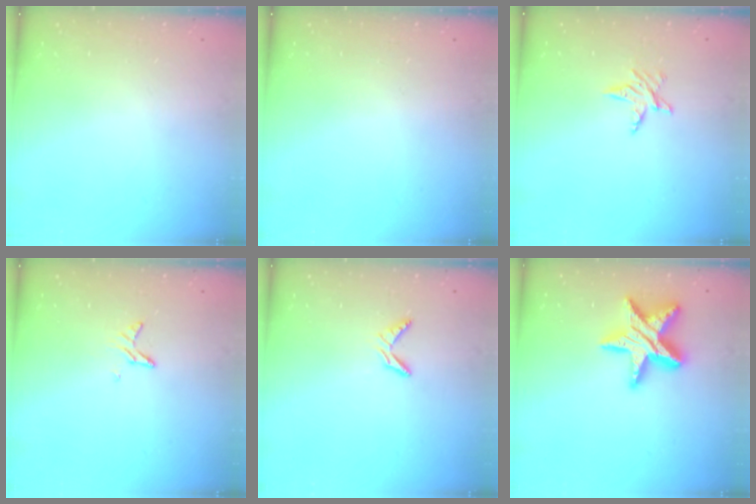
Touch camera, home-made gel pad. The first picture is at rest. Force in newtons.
{"total": 0.0}
{"total": 4.5, "press": 4.4, "slide": 0.5}
{"total": 5.0, "press": 4.9, "slide": 0.4}
{"total": 3.9, "press": 3.9, "slide": 0.3}
{"total": 16.3, "press": 16.3, "slide": 1.1}